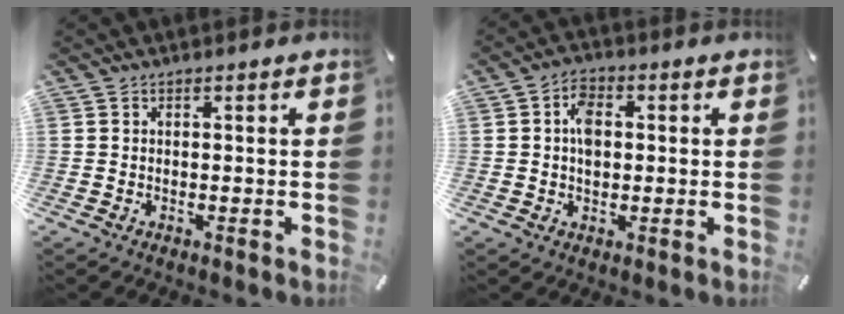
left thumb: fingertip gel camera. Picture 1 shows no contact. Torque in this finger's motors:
{"motor_torque": [0.16, 0.00, 0.26, 0.23, 0.06]}